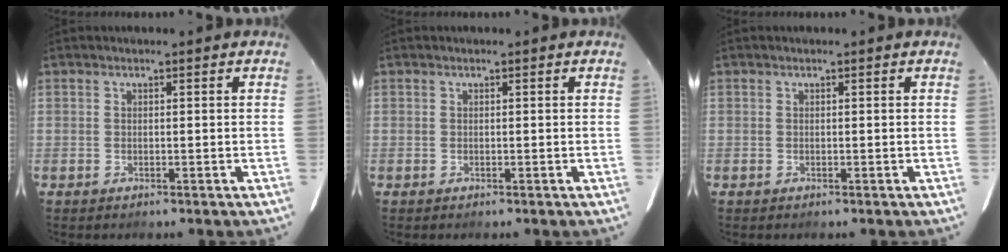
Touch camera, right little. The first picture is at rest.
{"total": 0.0}
{"total": 0.0}